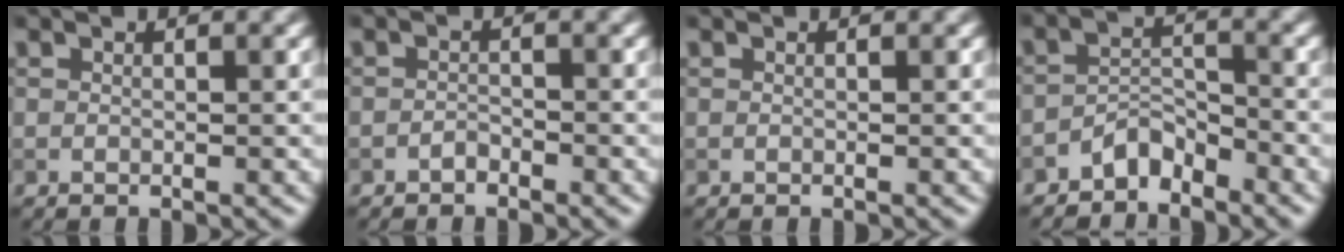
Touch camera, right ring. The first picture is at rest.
{"total": 0.9, "force": [-0.8, 0.4, 0.3], "torque": [-0.005, 0.001, -0.015]}
{"total": 0.0}
{"total": 2.7, "force": [-2.3, 1.0, 0.9], "torque": [-0.012, 0.014, -0.046]}